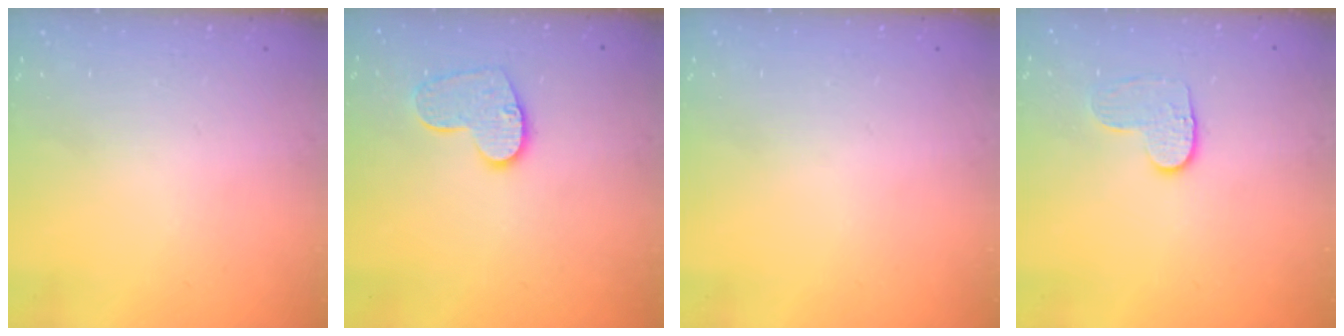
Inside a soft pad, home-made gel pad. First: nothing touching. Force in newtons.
{"total": 10.4, "press": 10.4, "slide": 0.7}
{"total": 0.0}
{"total": 4.3, "press": 4.3, "slide": 0.5}